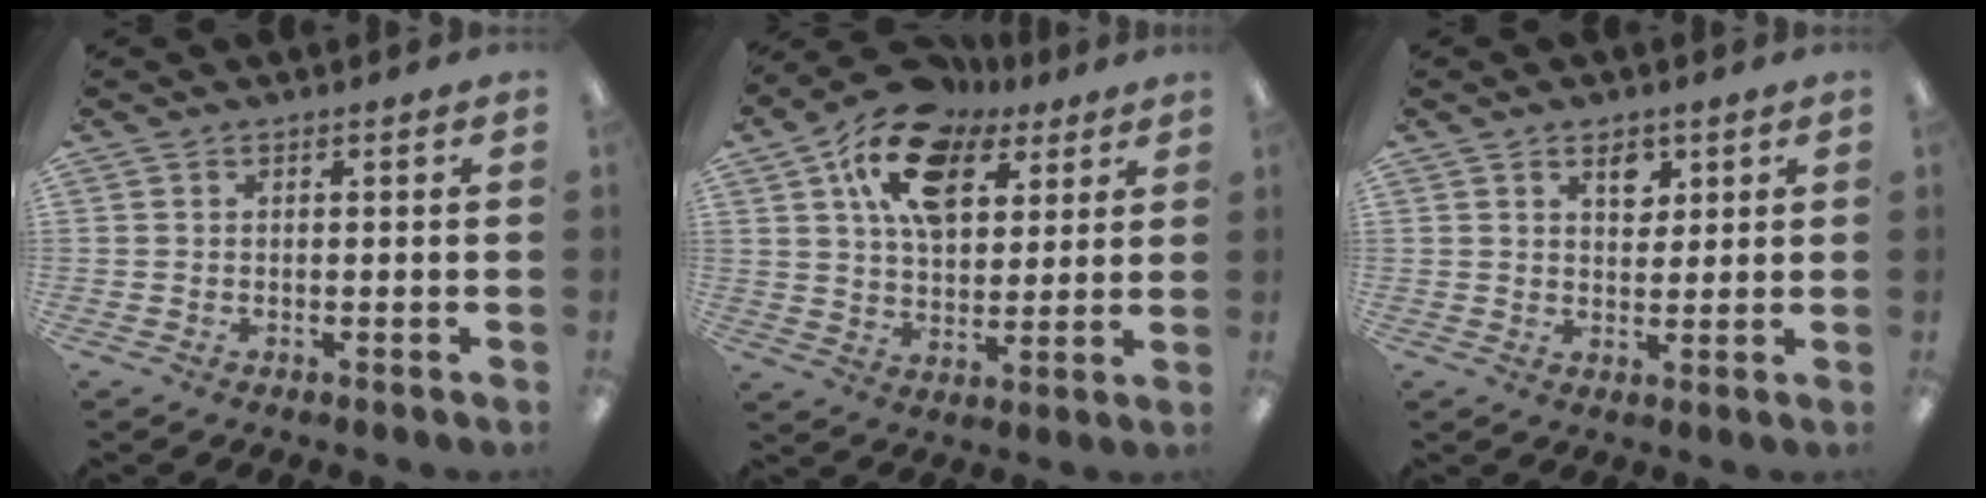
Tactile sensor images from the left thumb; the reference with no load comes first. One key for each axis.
{"total": 16.7, "fx": 9.3, "fy": 9.9, "fz": 9.7, "tx": -0.166, "ty": -0.031, "tz": 0.167}
{"total": 4.5, "fx": 2.6, "fy": 2.7, "fz": 2.6, "tx": -0.019, "ty": -0.011, "tz": 0.038}